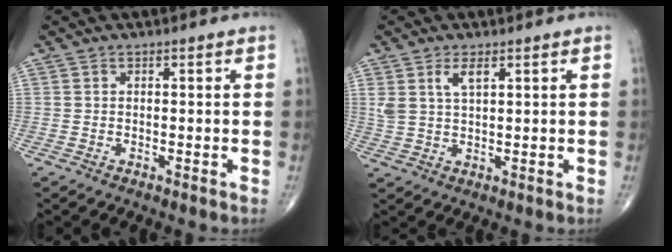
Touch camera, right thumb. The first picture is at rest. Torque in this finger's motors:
{"motor_torque": [0.56, 0.99, 0.55, 0.37, 0.03]}